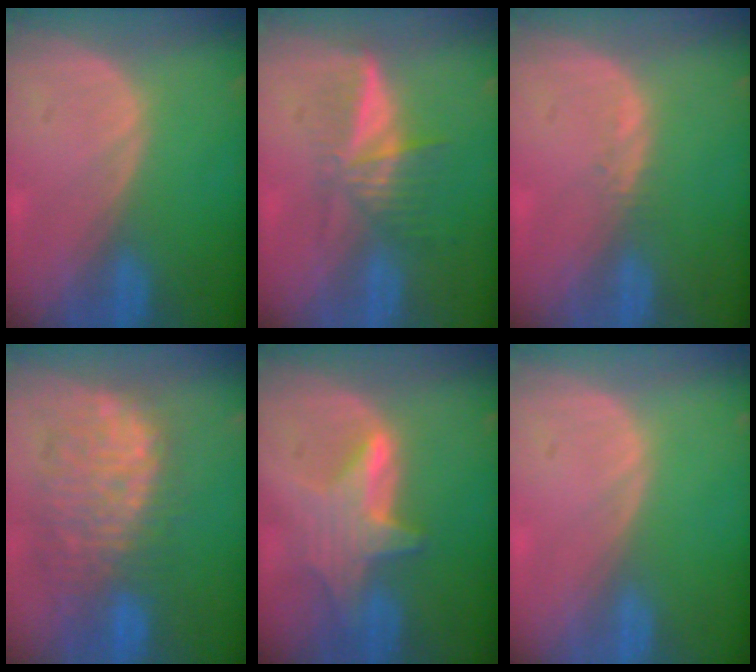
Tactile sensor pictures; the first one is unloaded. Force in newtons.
{"total": 6.0, "press": 5.3, "slide": 2.7}
{"total": 0.9, "press": 0.8, "slide": 0.4}
{"total": 11.0, "press": 10.2, "slide": 4.1}
{"total": 6.9, "press": 6.4, "slide": 2.5}
{"total": 0.0}